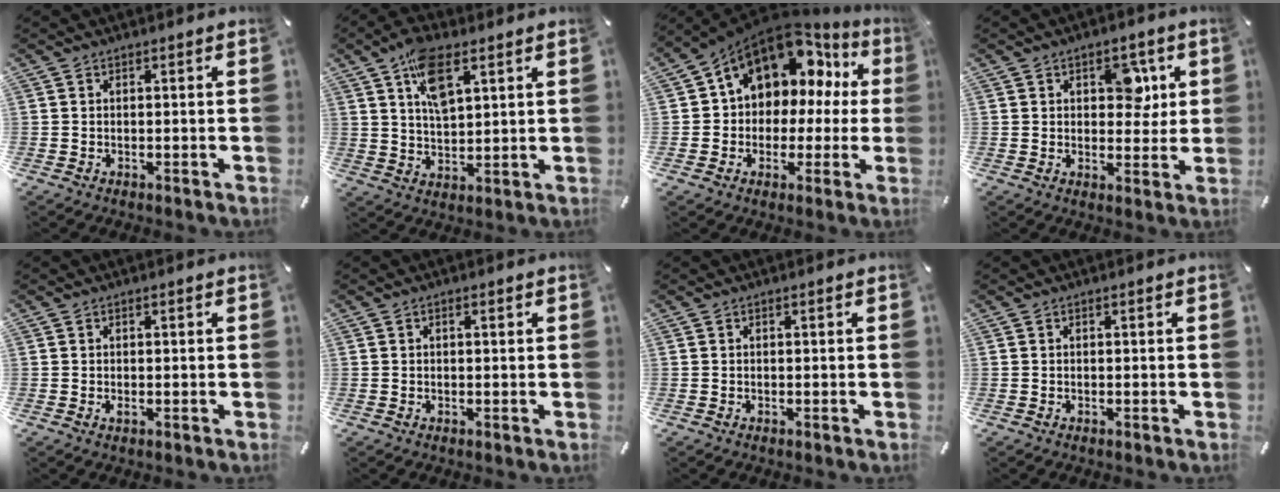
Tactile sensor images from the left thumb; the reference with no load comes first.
{"total": 9.8, "force": [5.3, 4.7, 6.8], "torque": [-0.121, -0.011, 0.095]}
{"total": 12.6, "force": [6.8, 9.2, 5.3], "torque": [-0.085, -0.057, 0.119]}
{"total": 7.6, "force": [2.5, 5.2, 5.0], "torque": [-0.048, -0.009, 0.031]}
{"total": 0.7, "force": [0.0, 0.3, 0.6], "torque": [-0.011, 0.000, -0.001]}
{"total": 0.9, "force": [0.3, 0.5, 0.7], "torque": [-0.015, 0.005, 0.003]}
{"total": 0.0}
{"total": 0.0}